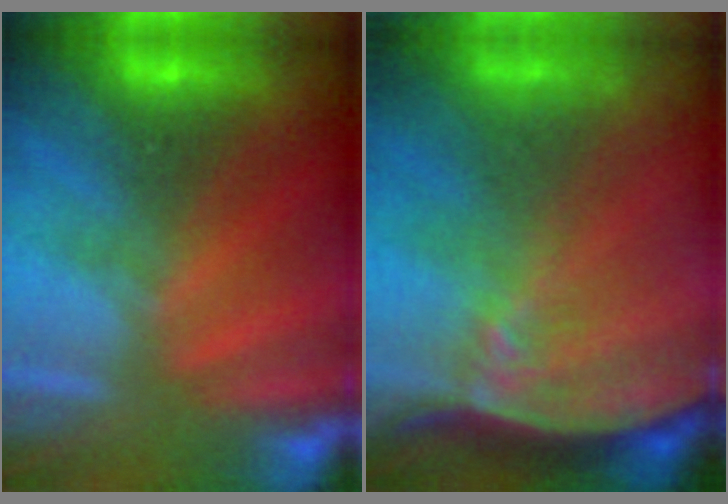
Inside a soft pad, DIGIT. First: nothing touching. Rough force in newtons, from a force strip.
{"total": 7.6}